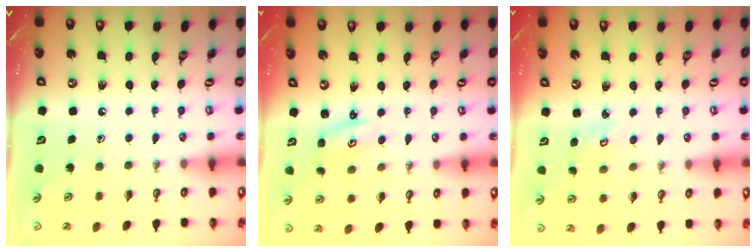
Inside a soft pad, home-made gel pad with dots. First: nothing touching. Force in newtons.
{"total": 2.1, "press": 2.1, "slide": 0.2}
{"total": 2.7, "press": 2.7, "slide": 0.3}